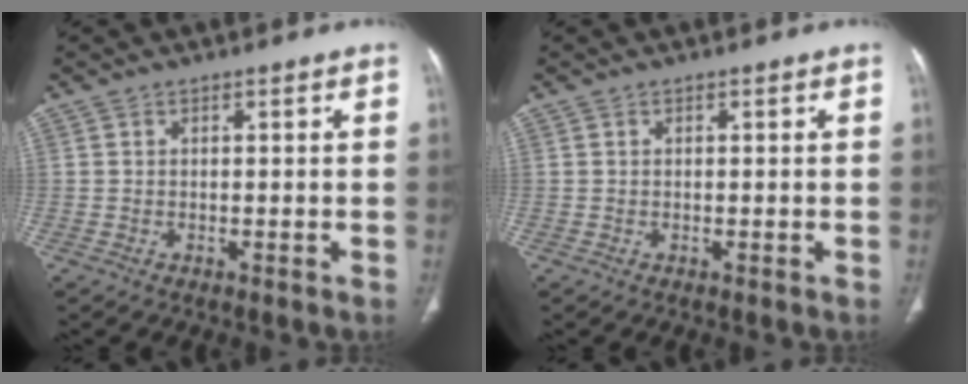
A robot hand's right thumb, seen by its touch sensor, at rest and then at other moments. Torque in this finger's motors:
{"motor_torque": [0.10, 0.04, -0.16, 0.03, 0.04]}